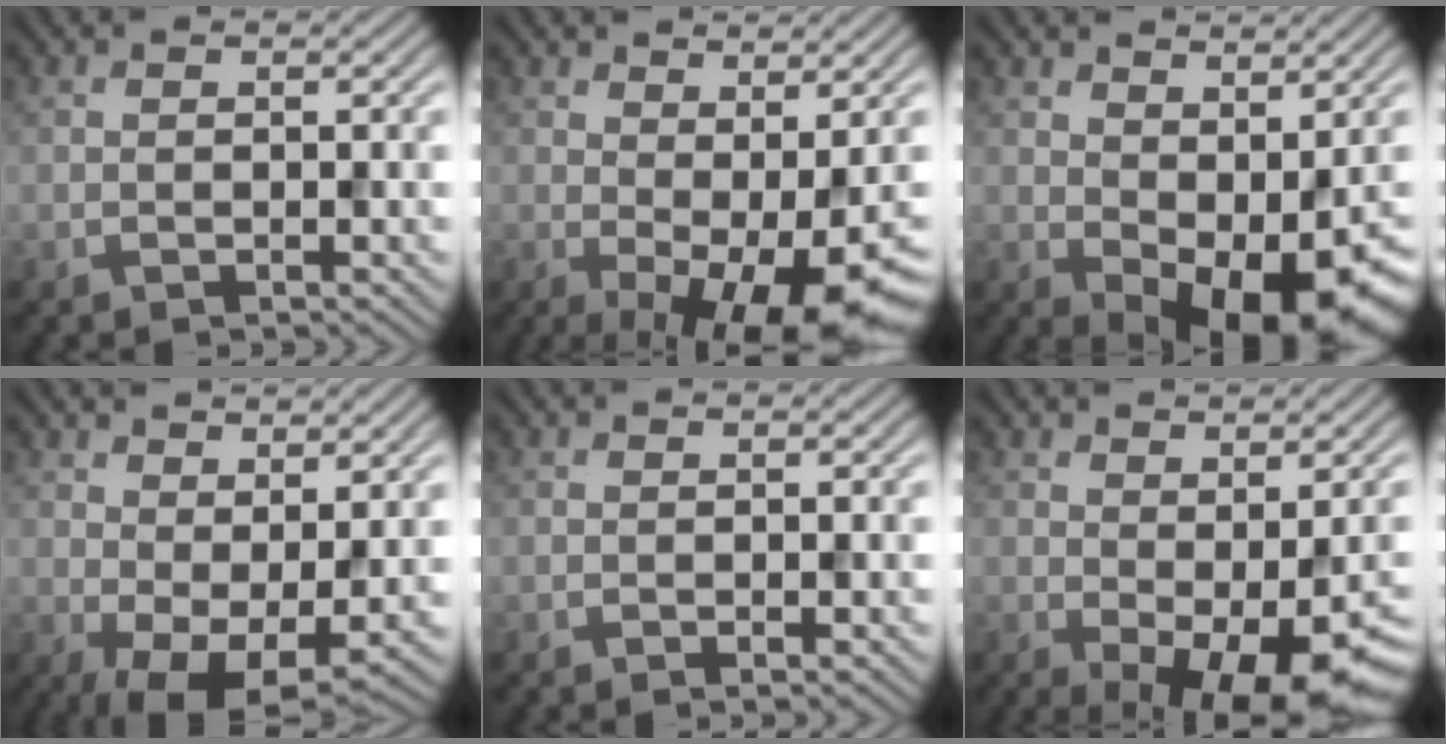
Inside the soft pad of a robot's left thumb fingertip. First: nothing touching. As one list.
[{"total": 8.9, "force": [-1.7, 3.2, 8.2], "torque": [-0.110, -0.008, -0.016]}, {"total": 9.2, "force": [-0.4, 5.3, 7.6], "torque": [-0.098, -0.021, 0.007]}, {"total": 7.6, "force": [0.6, 3.7, 6.6], "torque": [-0.118, -0.007, 0.018]}, {"total": 0.6, "force": [-0.2, 0.0, 0.6], "torque": [-0.009, -0.003, -0.004]}, {"total": 8.3, "force": [-2.1, 3.2, 7.3], "torque": [-0.103, -0.019, -0.015]}]